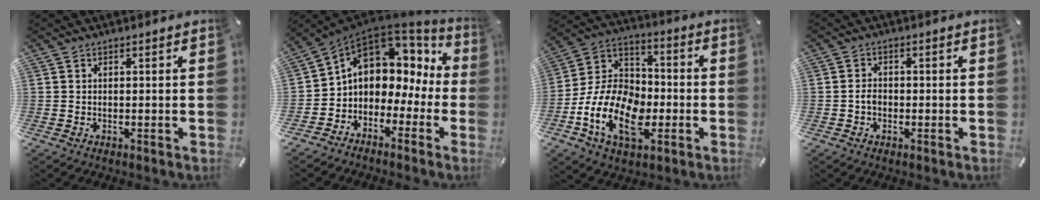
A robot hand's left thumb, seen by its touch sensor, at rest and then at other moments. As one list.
[{"total": 7.8, "force": [1.8, 6.6, 3.7], "torque": [-0.081, -0.012, 0.038]}, {"total": 16.7, "force": [-6.4, 10.9, 11.0], "torque": [-0.258, 0.022, -0.123]}, {"total": 2.4, "force": [-0.6, 1.7, 1.6], "torque": [-0.037, 0.003, -0.015]}]